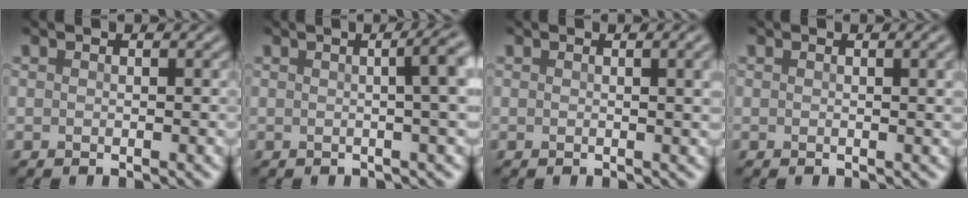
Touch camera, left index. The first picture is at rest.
{"total": 5.9, "force": [0.7, 2.2, 5.5], "torque": [-0.030, 0.023, 0.000]}
{"total": 3.0, "force": [0.7, 1.0, 2.7], "torque": [-0.023, 0.007, 0.007]}
{"total": 1.9, "force": [0.5, 0.5, 1.7], "torque": [-0.016, 0.005, 0.005]}